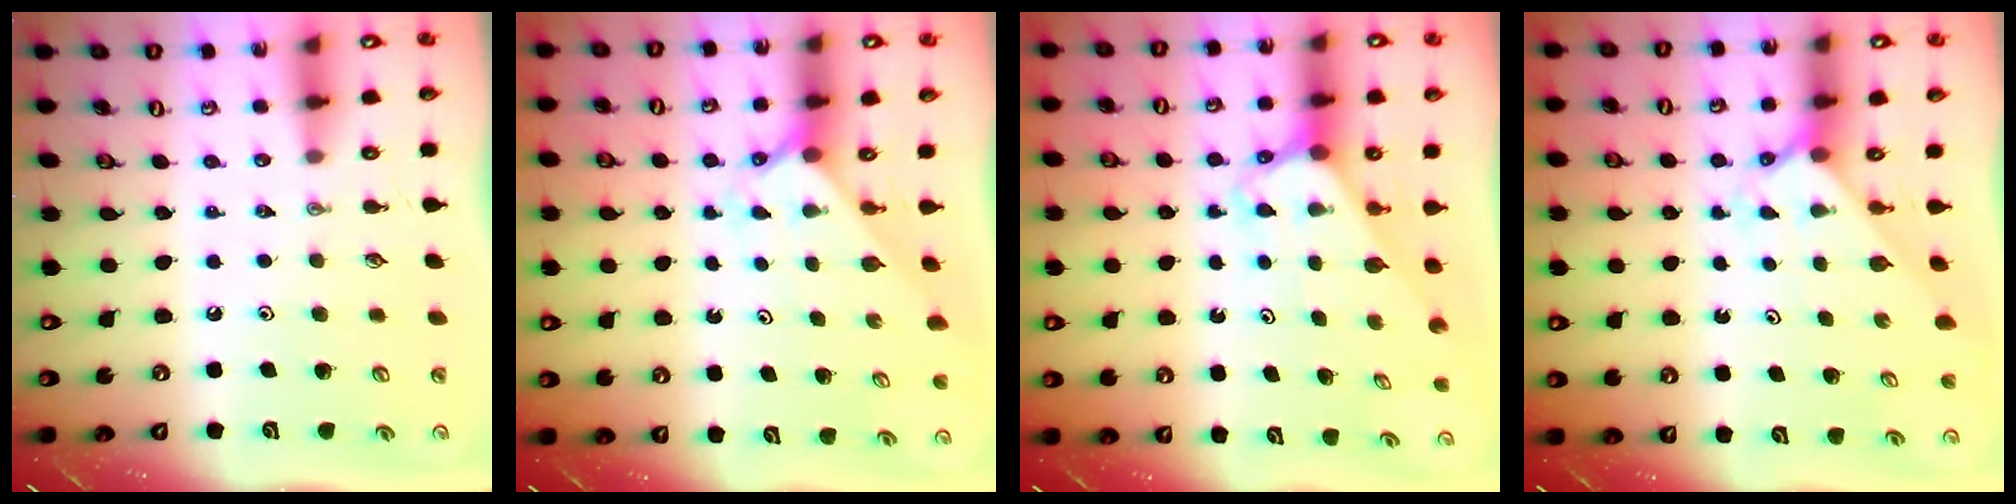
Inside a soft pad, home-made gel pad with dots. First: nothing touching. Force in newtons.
{"total": 2.1, "press": 2.1, "slide": 0.2}
{"total": 2.8, "press": 2.8, "slide": 0.2}
{"total": 2.3, "press": 2.3, "slide": 0.2}